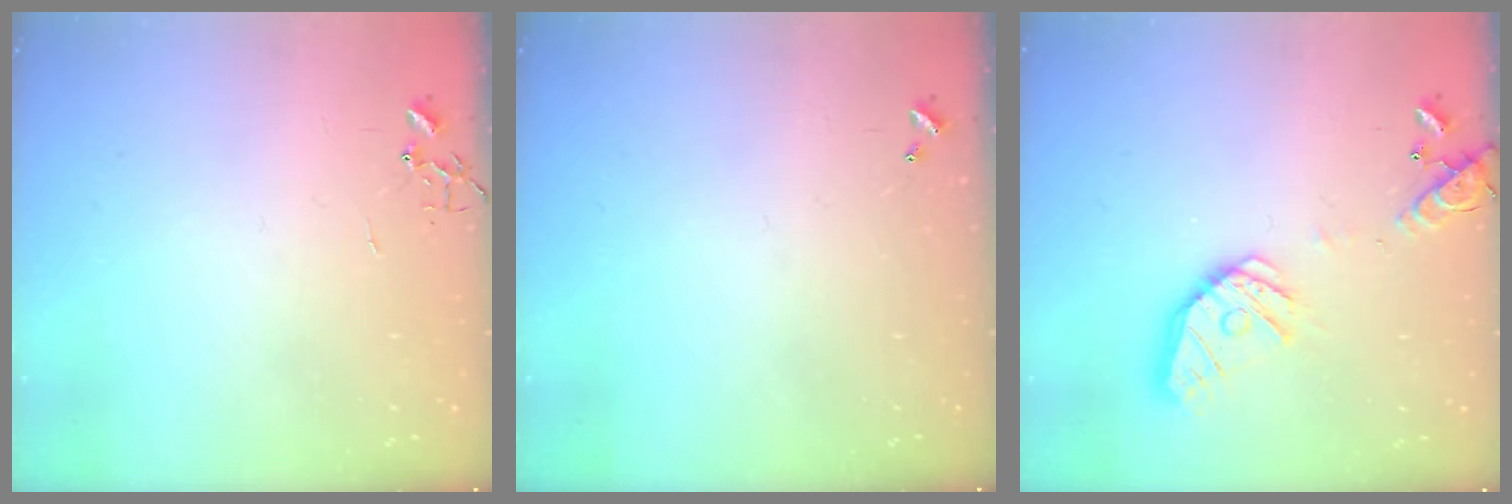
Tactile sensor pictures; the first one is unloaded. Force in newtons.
{"total": 0.0}
{"total": 16.9, "press": 16.7, "slide": 3.0}